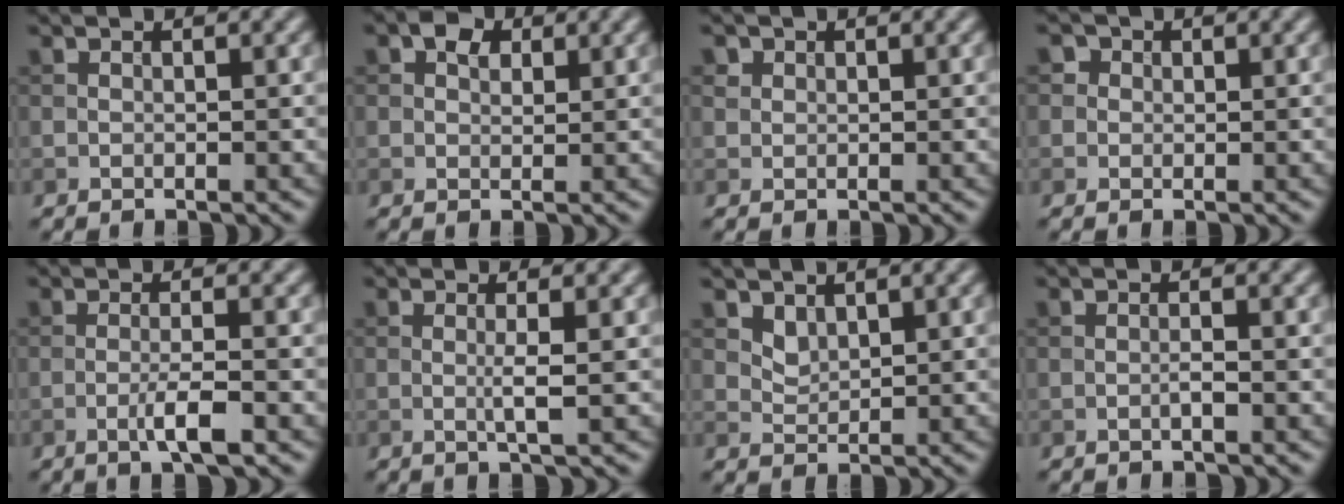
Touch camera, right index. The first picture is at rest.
{"total": 2.3, "force": [1.1, 1.6, 1.3], "torque": [-0.017, 0.003, 0.016]}
{"total": 1.2, "force": [0.6, 1.0, 0.2], "torque": [-0.002, -0.001, 0.008]}
{"total": 2.0, "force": [1.0, 1.6, 0.7], "torque": [-0.009, 0.002, 0.003]}
{"total": 2.8, "force": [-1.0, 0.3, 2.6], "torque": [-0.045, 0.003, -0.022]}
{"total": 1.8, "force": [0.1, 0.1, 1.8], "torque": [-0.035, 0.000, -0.002]}
{"total": 1.6, "force": [1.2, 0.9, 0.6], "torque": [-0.015, -0.006, 0.028]}
{"total": 0.7, "force": [-0.3, 0.0, 0.7], "torque": [-0.014, 0.001, -0.006]}